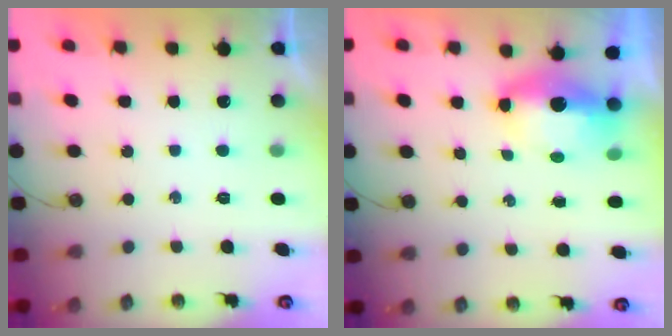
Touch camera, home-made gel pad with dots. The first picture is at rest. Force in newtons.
{"total": 7.3, "press": 7.1, "slide": 1.6}